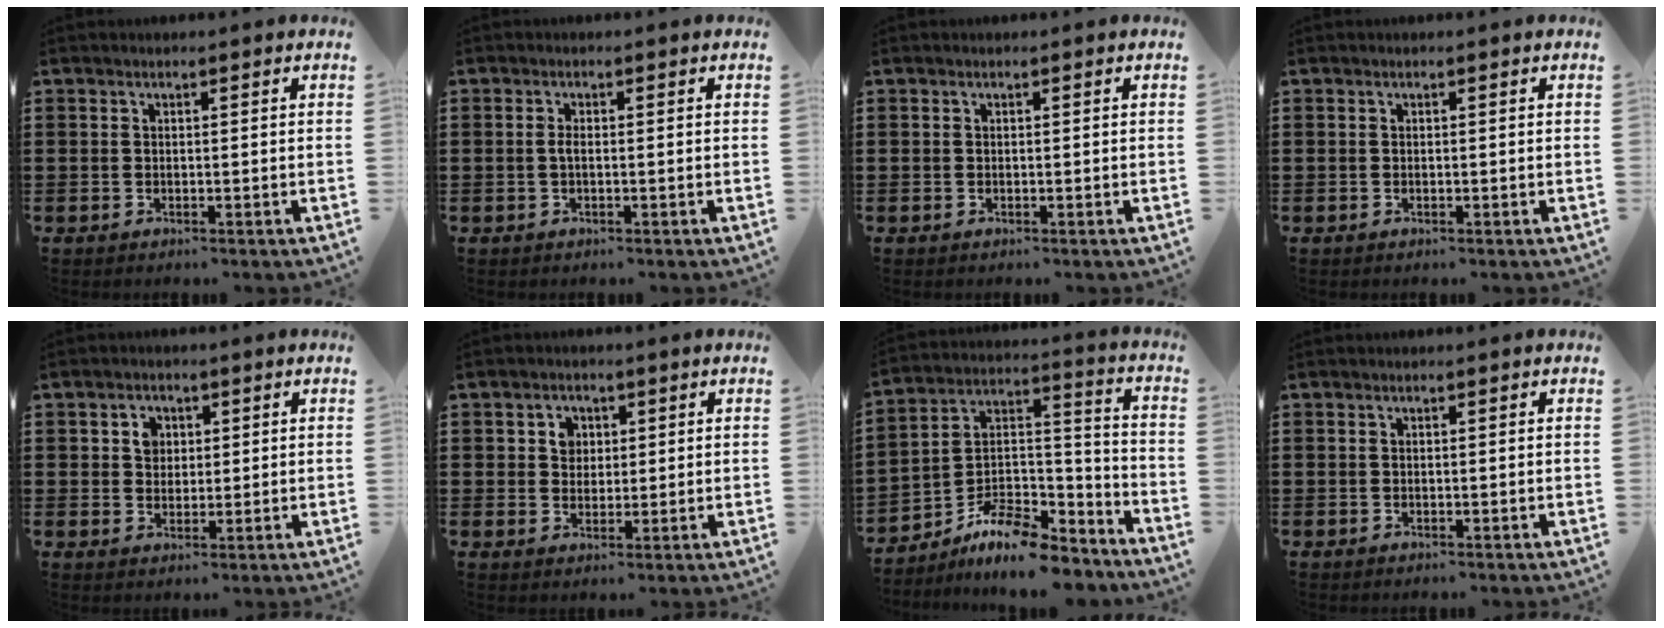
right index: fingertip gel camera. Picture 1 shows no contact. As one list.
[{"total": 1.4, "force": [-0.3, 0.4, 1.3], "torque": [-0.032, -0.003, -0.007]}, {"total": 0.0}, {"total": 0.0}, {"total": 2.9, "force": [0.9, 2.5, 1.2], "torque": [-0.034, 0.011, 0.015]}, {"total": 3.0, "force": [0.9, 2.7, 1.1], "torque": [-0.032, 0.012, 0.014]}, {"total": 9.8, "force": [-8.4, 2.8, 4.2], "torque": [-0.081, 0.022, -0.167]}, {"total": 0.0}]